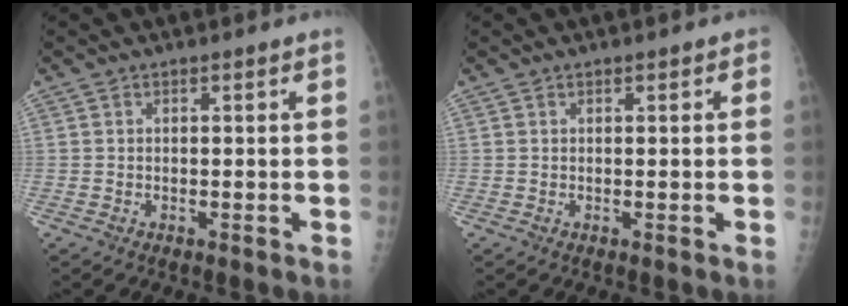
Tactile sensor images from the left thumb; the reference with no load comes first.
{"total": 0.6, "force": [0.3, 0.4, 0.3], "torque": [0.006, 0.001, 0.000]}